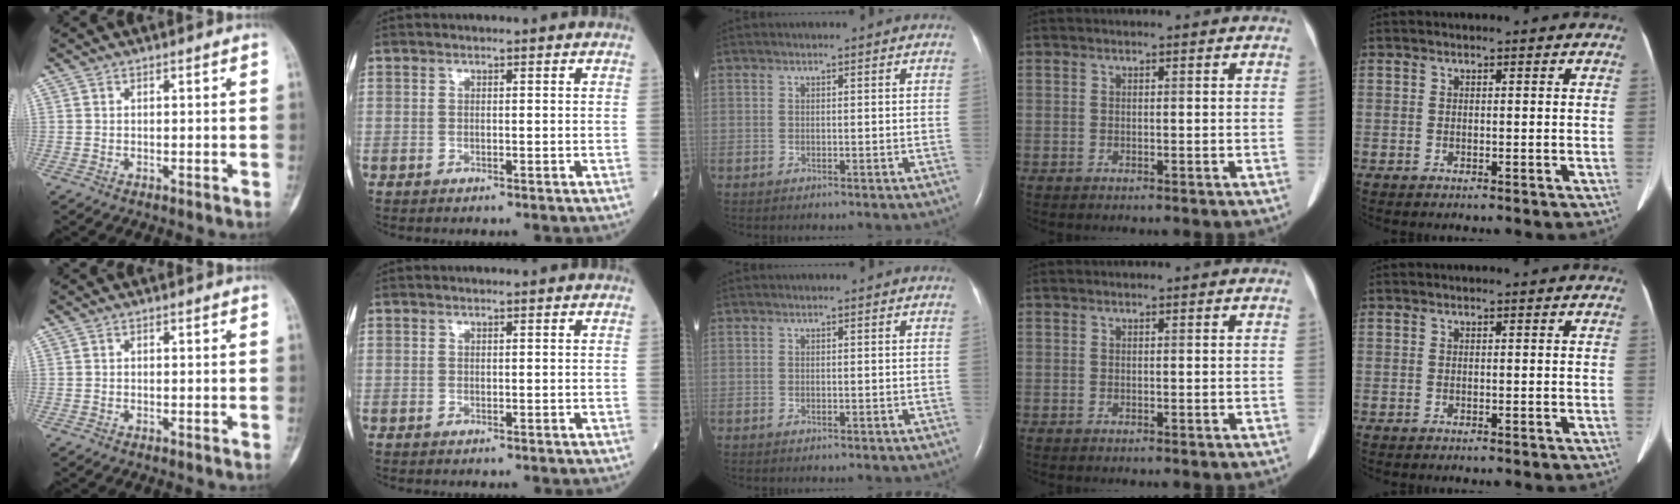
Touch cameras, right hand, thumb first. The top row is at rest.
{}